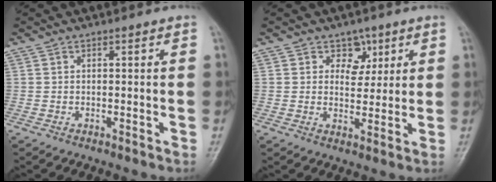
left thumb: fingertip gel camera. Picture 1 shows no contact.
{"total": 5.0, "force": [2.3, 4.0, 2.0], "torque": [0.007, -0.008, 0.033]}